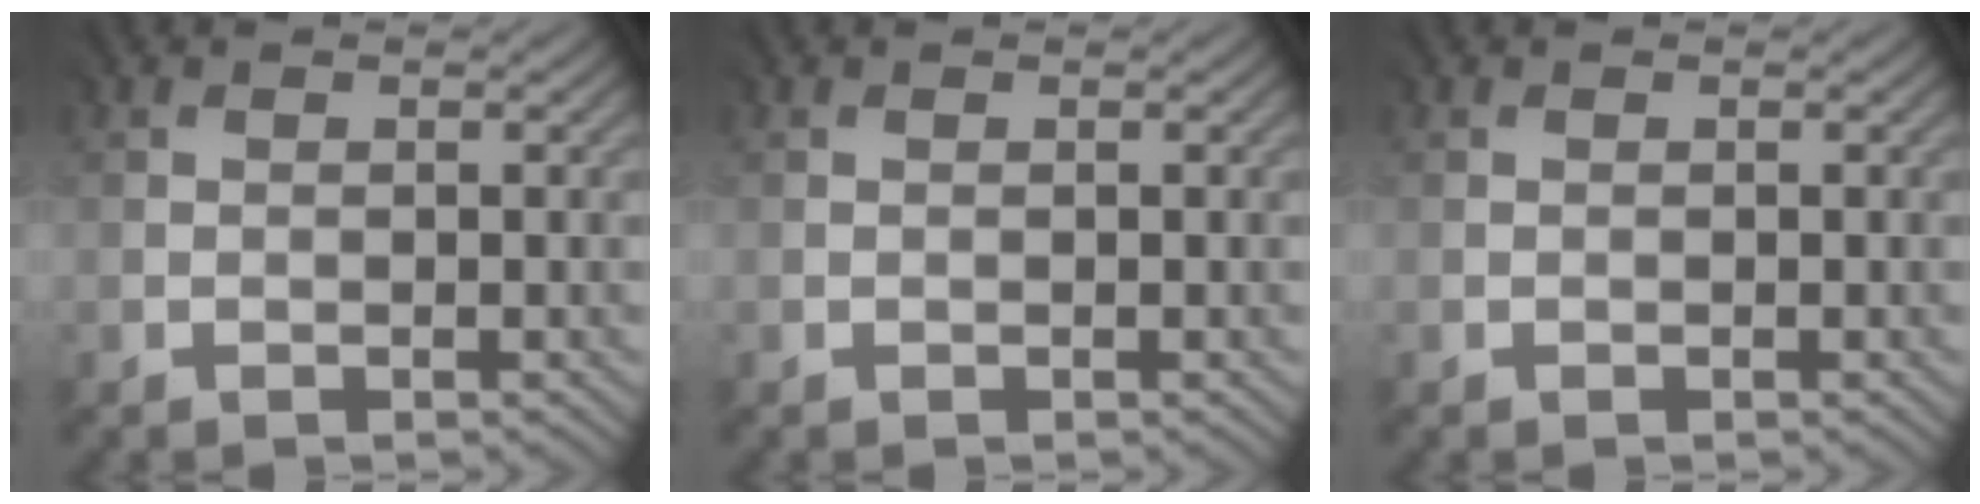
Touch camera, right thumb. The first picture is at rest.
{"total": 0.0}
{"total": 0.0}